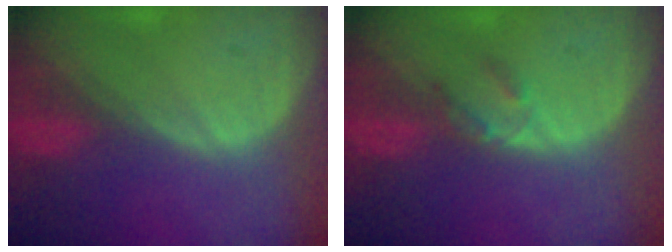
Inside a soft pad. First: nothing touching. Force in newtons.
{"total": 2.3, "press": 2.0, "slide": 1.1}